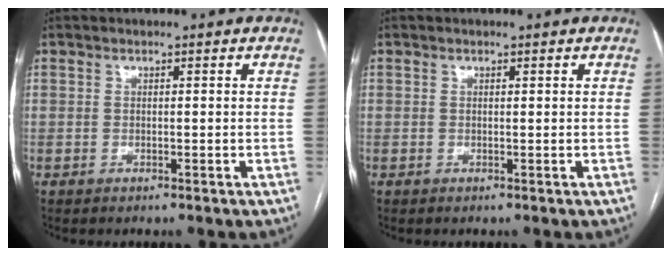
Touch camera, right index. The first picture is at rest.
{"total": 0.0}